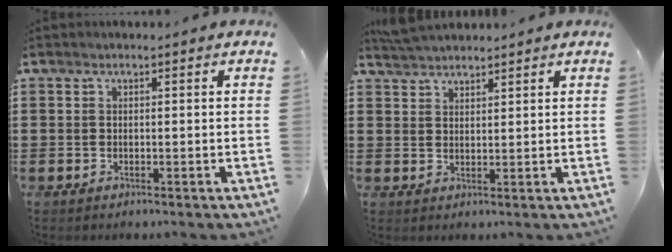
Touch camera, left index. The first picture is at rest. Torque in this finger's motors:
{"motor_torque": [-0.98, -0.43, -0.70, -0.21]}